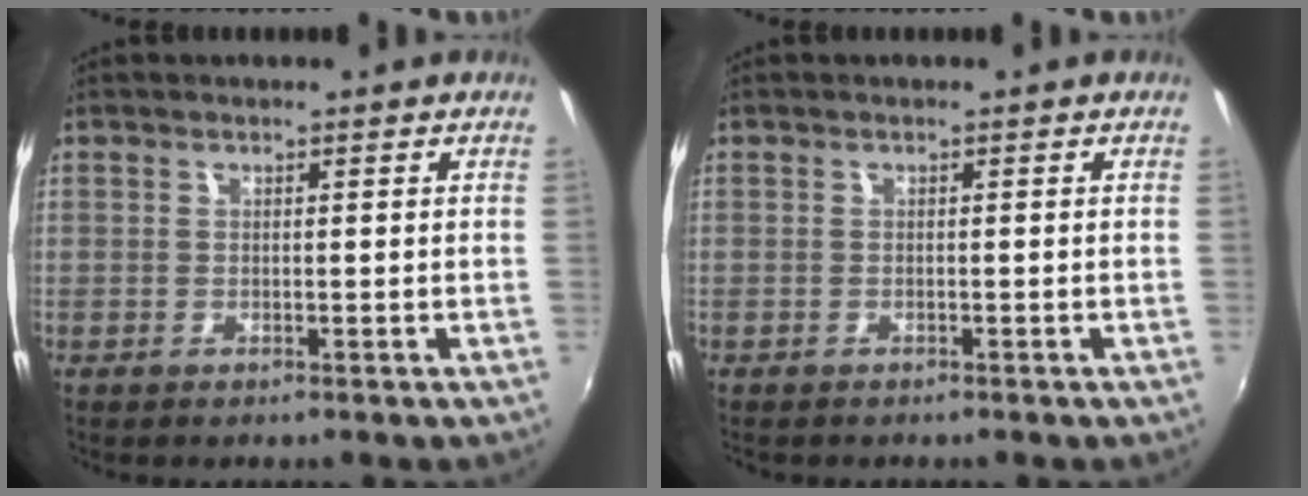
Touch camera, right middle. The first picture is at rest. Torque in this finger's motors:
{"motor_torque": [0.95, -1.19, 0.10, 0.09]}